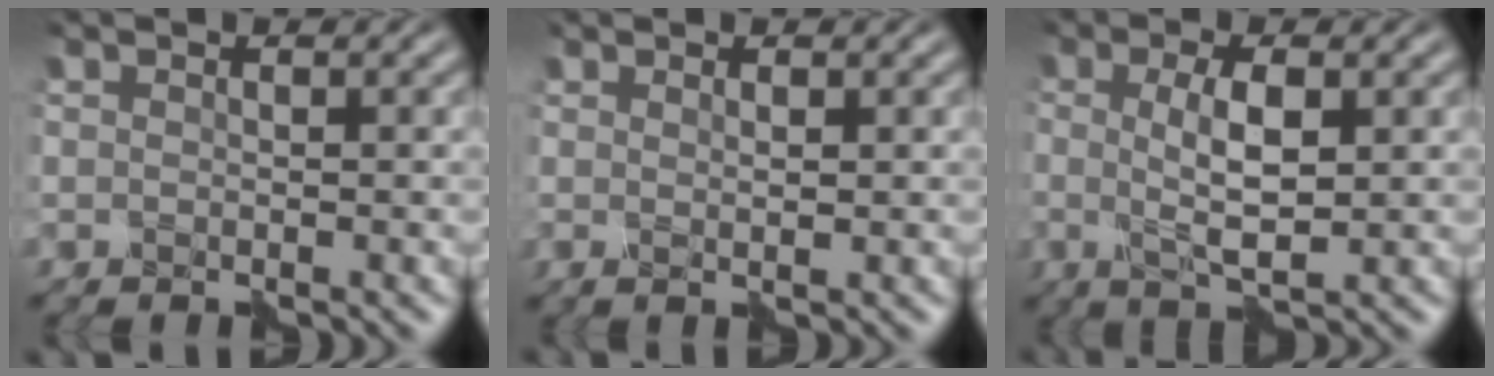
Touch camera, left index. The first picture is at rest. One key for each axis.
{"total": 0.7, "fx": 0.4, "fy": 0.0, "fz": 0.5, "tx": -0.008, "ty": -0.001, "tz": 0.008}
{"total": 4.0, "fx": 0.5, "fy": 1.1, "fz": 3.8, "tx": -0.074, "ty": 0.001, "tz": 0.011}